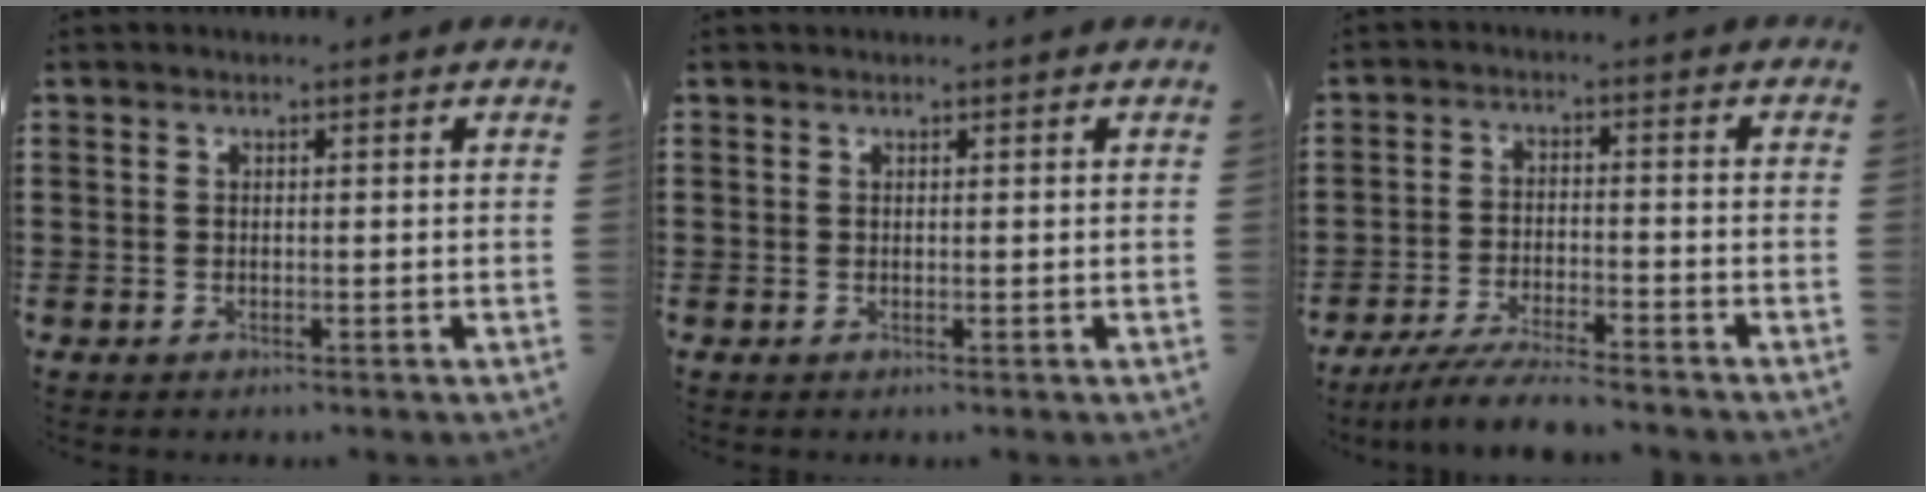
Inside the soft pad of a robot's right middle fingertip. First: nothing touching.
{"total": 0.0}
{"total": 5.5, "force": [-5.0, 0.2, 2.1], "torque": [-0.047, -0.009, -0.098]}